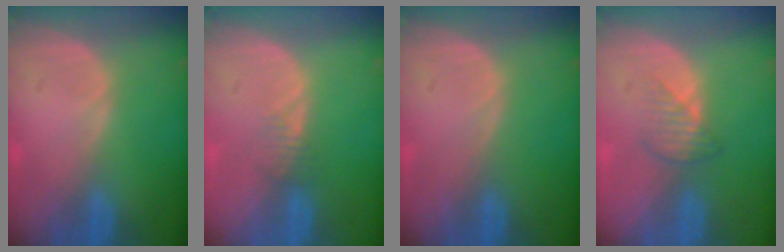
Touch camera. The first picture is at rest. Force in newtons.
{"total": 1.5, "press": 1.5, "slide": 0.2}
{"total": 0.0}
{"total": 2.5, "press": 2.5, "slide": 0.4}